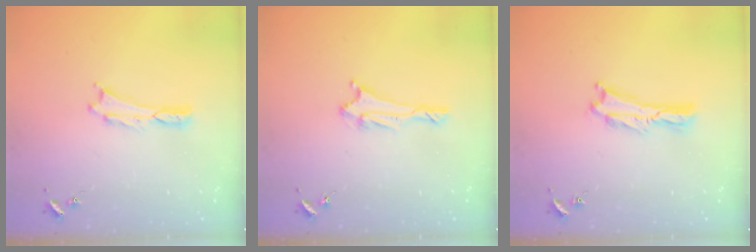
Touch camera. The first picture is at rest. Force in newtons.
{"total": 1.7, "press": 1.6, "slide": 0.6}
{"total": 0.6, "press": 0.5, "slide": 0.2}